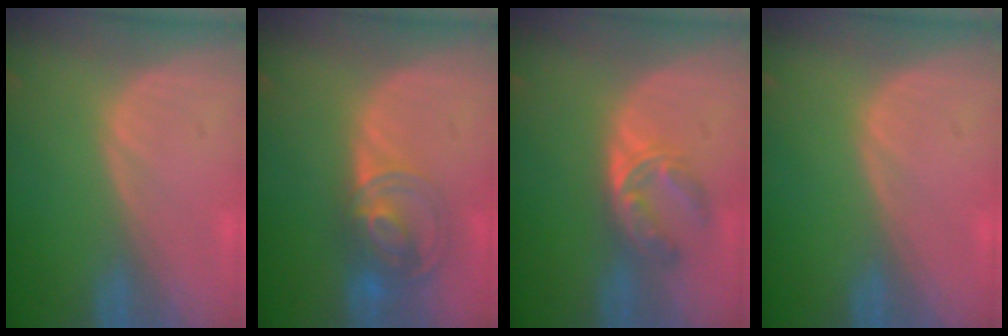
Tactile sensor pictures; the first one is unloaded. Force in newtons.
{"total": 7.4, "press": 6.2, "slide": 4.2}
{"total": 5.8, "press": 4.7, "slide": 3.4}
{"total": 0.0}